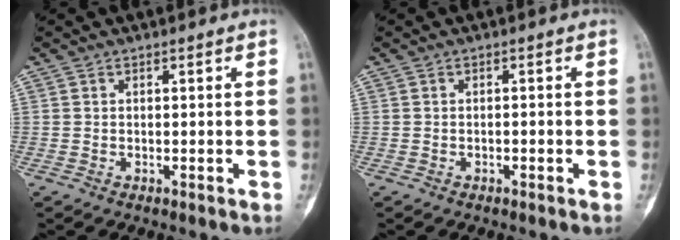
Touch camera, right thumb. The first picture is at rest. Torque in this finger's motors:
{"motor_torque": [-0.57, 0.32, -0.16, 0.15, -0.07]}